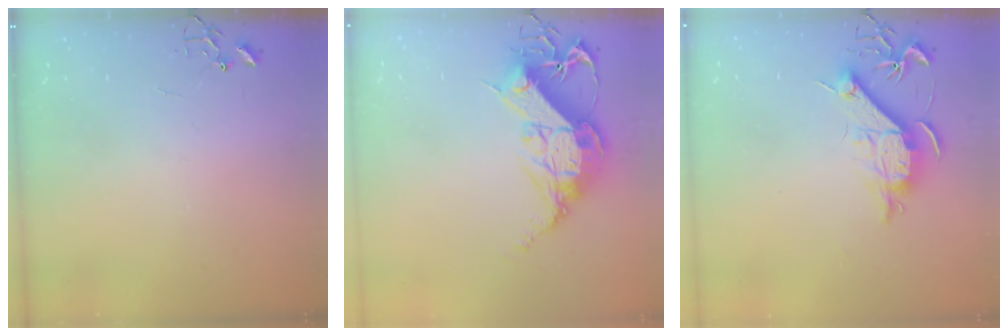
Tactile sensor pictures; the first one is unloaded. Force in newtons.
{"total": 15.7, "press": 15.6, "slide": 1.4}
{"total": 10.6, "press": 10.6, "slide": 0.8}